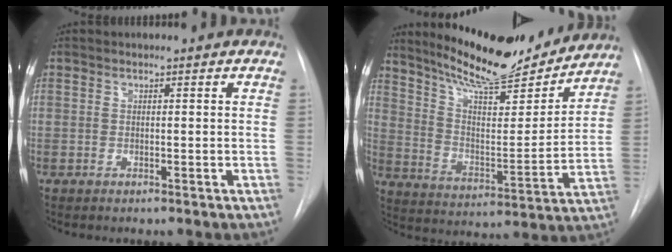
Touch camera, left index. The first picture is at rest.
{"total": 18.0, "force": [16.3, 2.7, 7.2], "torque": [-0.119, -0.025, 0.253]}